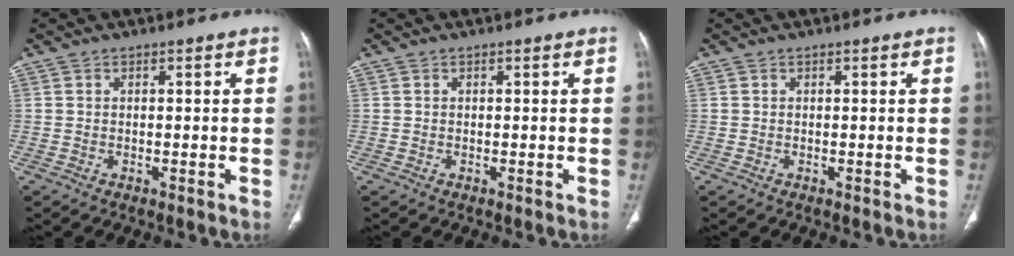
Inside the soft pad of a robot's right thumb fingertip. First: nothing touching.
{"total": 0.0}
{"total": 0.0}